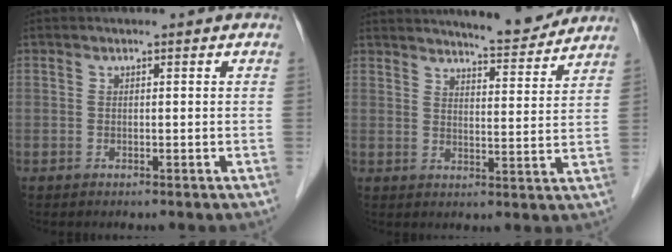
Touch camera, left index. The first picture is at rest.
{"total": 8.7, "force": [8.3, 0.4, 2.6], "torque": [-0.047, -0.009, 0.111]}